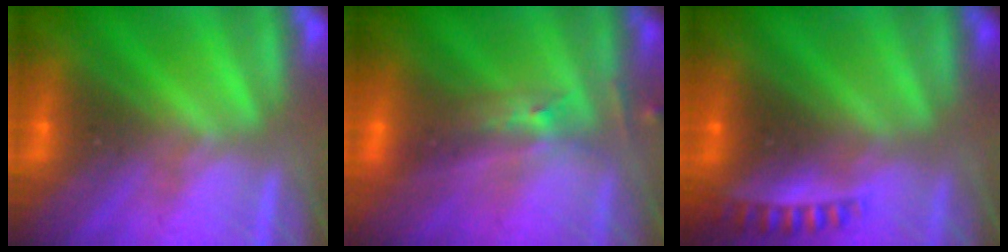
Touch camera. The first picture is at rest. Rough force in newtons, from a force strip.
{"total": 2.4}
{"total": 2.6}